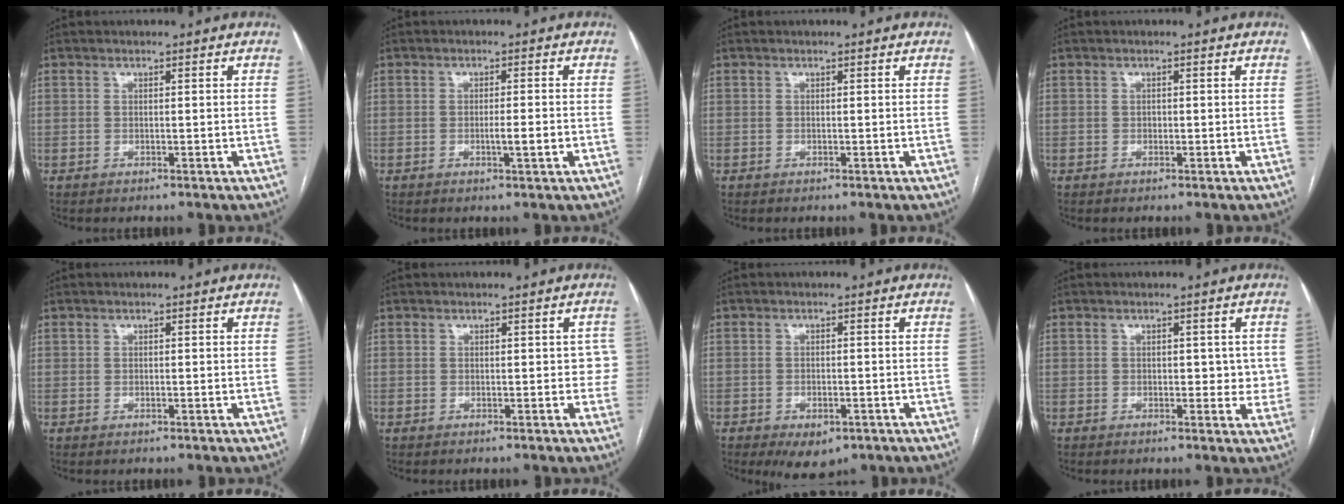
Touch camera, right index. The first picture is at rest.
{"total": 2.5, "force": [-0.7, 0.0, 2.4], "torque": [-0.042, -0.003, -0.011]}
{"total": 0.0}
{"total": 0.5, "force": [-0.1, 0.5, 0.3], "torque": [-0.003, 0.002, -0.002]}
{"total": 0.0}
{"total": 2.3, "force": [0.3, 1.5, 1.7], "torque": [-0.006, 0.014, 0.004]}
{"total": 4.9, "force": [-2.8, 2.7, 3.0], "torque": [-0.038, -0.003, -0.032]}
{"total": 3.9, "force": [0.3, 2.4, 3.1], "torque": [-0.027, 0.008, 0.004]}